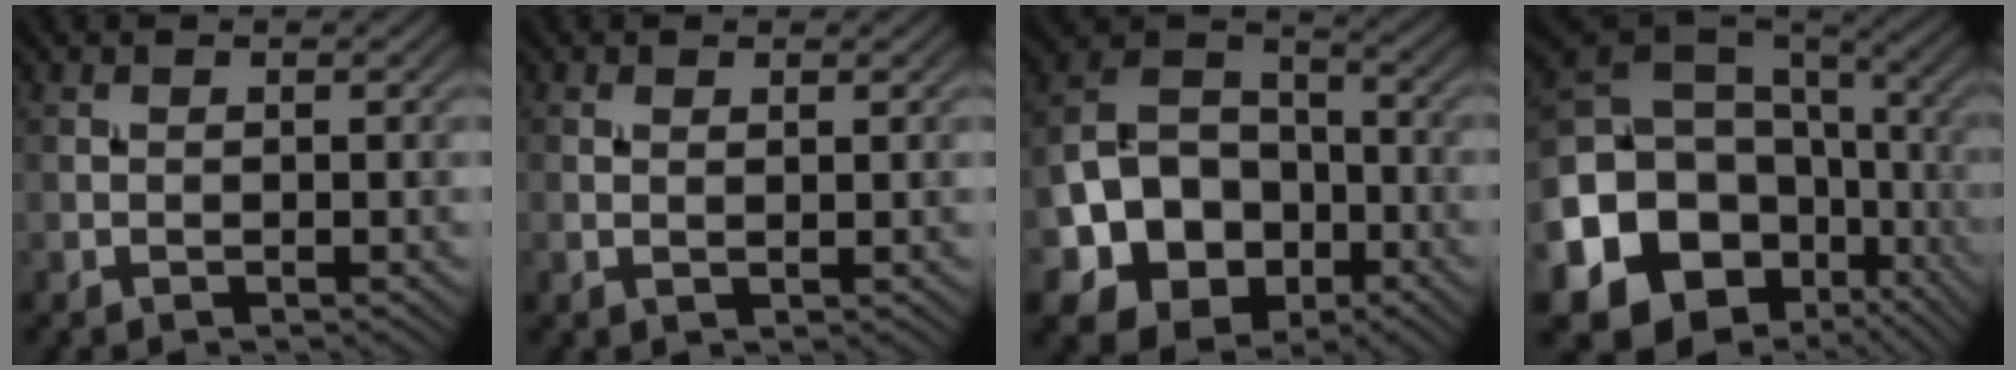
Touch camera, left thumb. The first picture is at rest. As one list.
[{"total": 0.8, "force": [0.5, 0.2, 0.6], "torque": [-0.013, 0.000, 0.009]}, {"total": 11.7, "force": [-4.6, 8.8, 6.3], "torque": [-0.139, -0.023, -0.097]}, {"total": 19.1, "force": [-6.3, 15.1, 9.8], "torque": [-0.254, -0.039, -0.101]}]